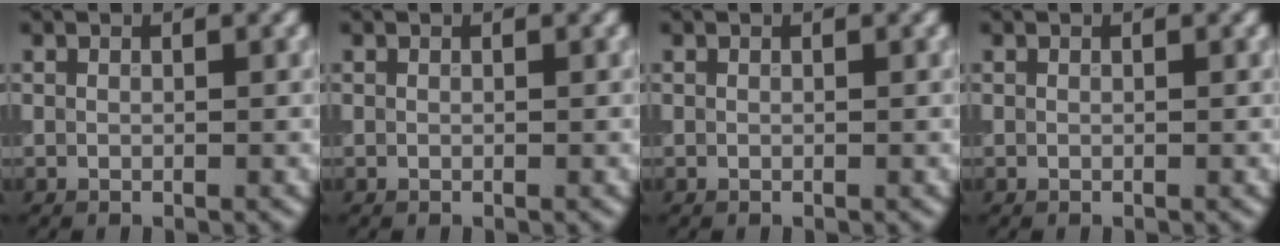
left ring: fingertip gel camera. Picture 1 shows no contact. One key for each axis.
{"total": 0.0}
{"total": 0.0}
{"total": 0.0}